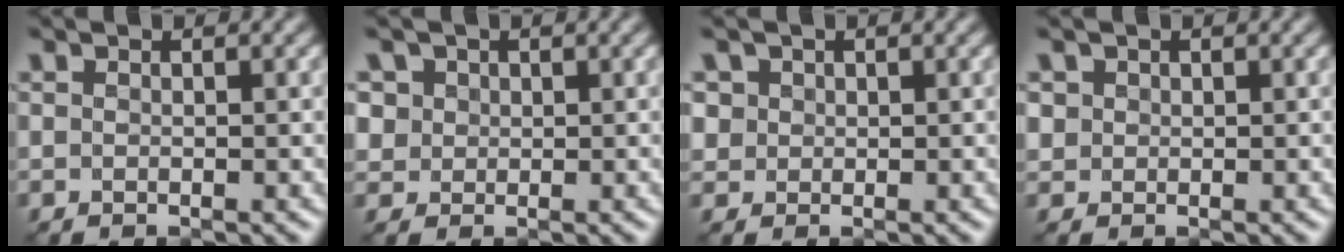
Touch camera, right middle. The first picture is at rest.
{"total": 3.4, "force": [1.6, 2.8, 1.1], "torque": [-0.033, 0.009, 0.033]}
{"total": 2.0, "force": [0.9, 1.8, 0.5], "torque": [-0.016, 0.002, 0.030]}
{"total": 1.0, "force": [0.3, 1.0, 0.1], "torque": [0.003, -0.004, 0.007]}